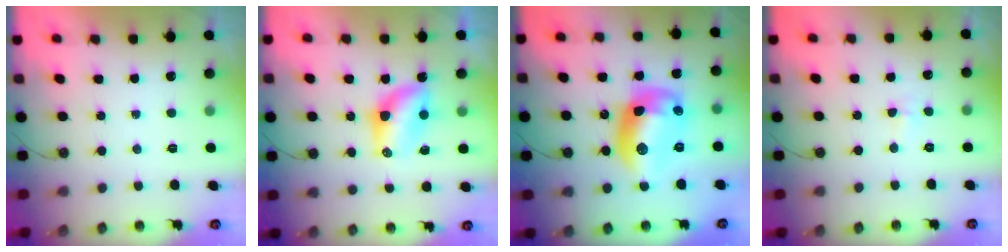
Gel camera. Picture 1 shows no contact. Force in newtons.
{"total": 9.0, "press": 8.1, "slide": 4.0}
{"total": 14.7, "press": 14.6, "slide": 1.1}
{"total": 3.9, "press": 2.2, "slide": 3.2}